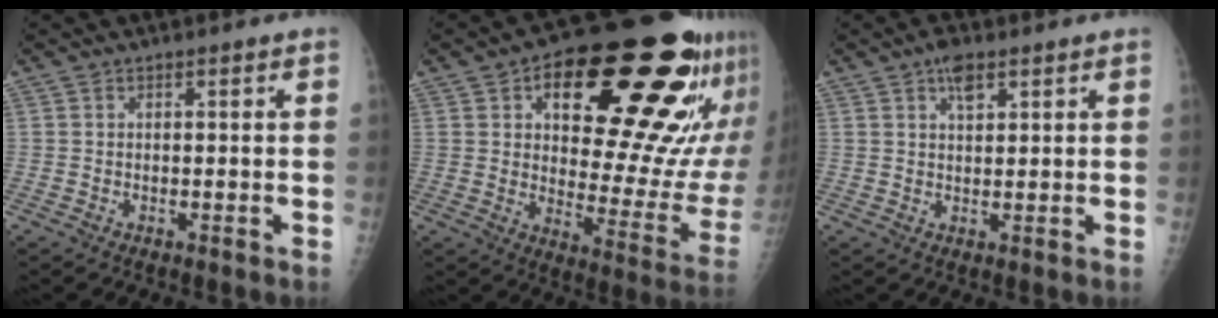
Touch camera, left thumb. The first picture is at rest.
{"total": 30.0, "force": [14.7, 12.6, 22.9], "torque": [-0.267, -0.019, 0.216]}
{"total": 3.8, "force": [2.3, 1.7, 2.6], "torque": [-0.035, -0.005, 0.037]}